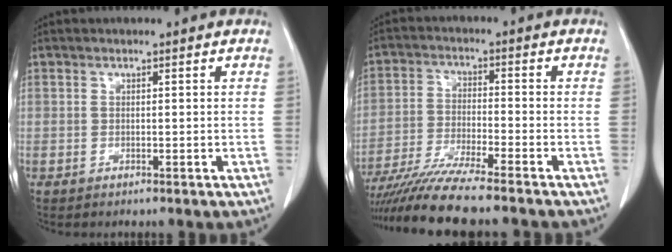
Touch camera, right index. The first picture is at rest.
{"total": 11.3, "force": [-9.5, -0.8, 6.0], "torque": [-0.102, -0.027, -0.163]}